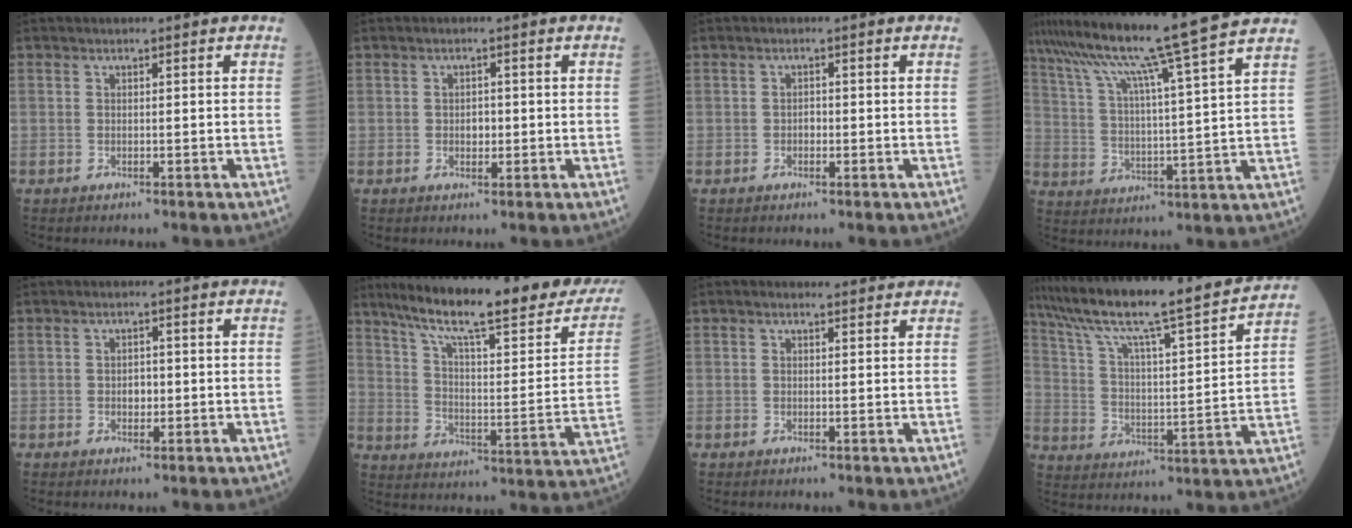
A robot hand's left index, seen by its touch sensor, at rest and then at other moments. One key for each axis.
{"total": 1.6, "fx": -1.0, "fy": 0.9, "fz": 0.9, "tx": -0.013, "ty": -0.004, "tz": -0.014}
{"total": 1.3, "fx": -1.1, "fy": 0.5, "fz": 0.4, "tx": -0.005, "ty": -0.004, "tz": -0.020}
{"total": 20.5, "fx": 16.7, "fy": -2.6, "fz": 11.7, "tx": -0.212, "ty": -0.010, "tz": 0.251}
{"total": 1.8, "fx": -1.0, "fy": 1.0, "fz": 1.0, "tx": -0.014, "ty": -0.004, "tz": -0.015}
{"total": 28.1, "fx": 21.9, "fy": 4.0, "fz": 17.2, "tx": -0.262, "ty": -0.036, "tz": 0.291}
{"total": 1.3, "fx": 1.1, "fy": 0.5, "fz": 0.6, "tx": -0.017, "ty": 0.009, "tz": 0.013}
{"total": 23.1, "fx": 19.8, "fy": 0.3, "fz": 11.9, "tx": -0.207, "ty": -0.018, "tz": 0.297}